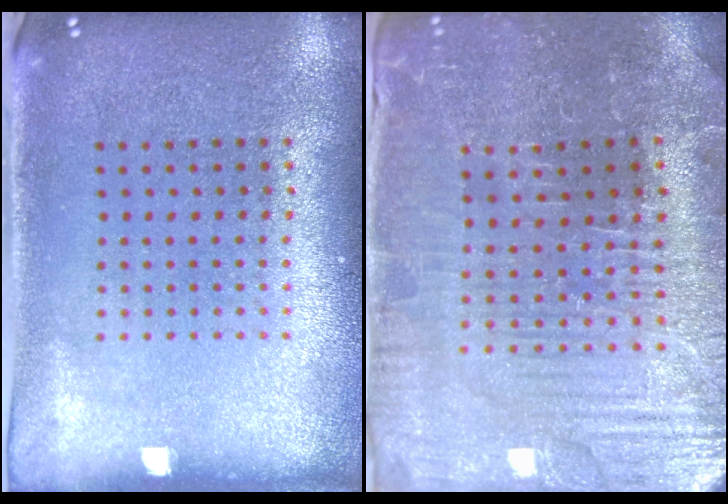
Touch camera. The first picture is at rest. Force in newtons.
{"total": 3.7, "press": 3.7, "slide": 0.4}